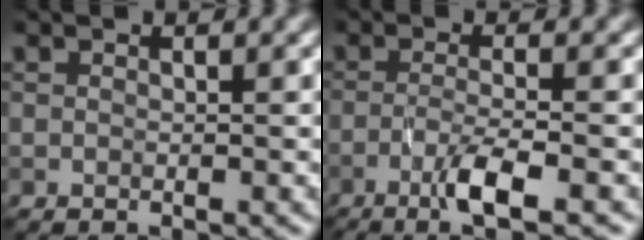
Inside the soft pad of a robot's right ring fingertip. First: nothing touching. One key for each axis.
{"total": 3.9, "fx": -2.0, "fy": 0.5, "fz": 3.3, "tx": -0.061, "ty": 0.004, "tz": -0.045}